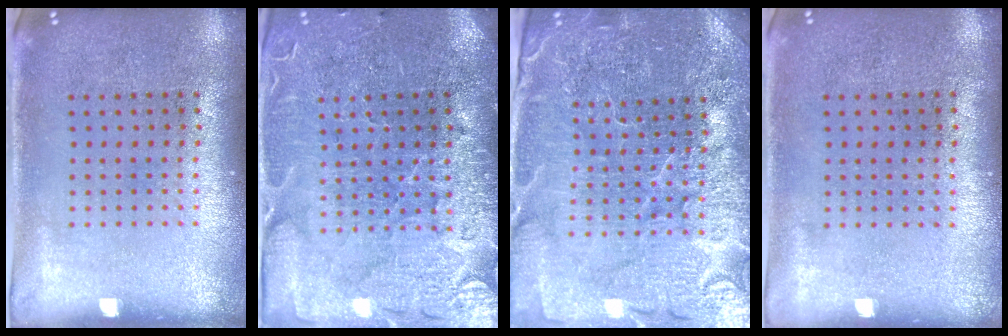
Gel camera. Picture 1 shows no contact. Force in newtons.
{"total": 3.5, "press": 3.3, "slide": 1.2}
{"total": 4.6, "press": 4.4, "slide": 1.6}
{"total": 0.0}